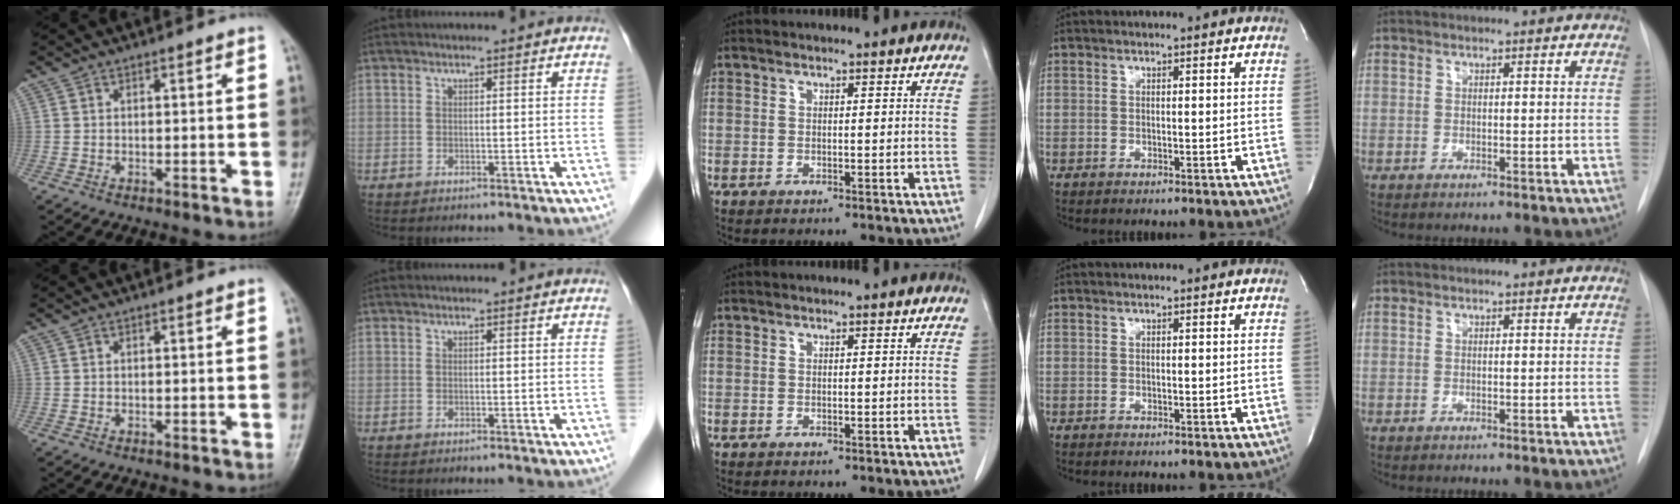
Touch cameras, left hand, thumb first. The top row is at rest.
{}